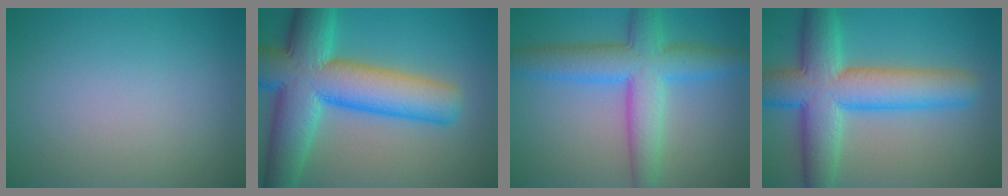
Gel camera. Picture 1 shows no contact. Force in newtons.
{"total": 13.1, "press": 13.1, "slide": 0.5}
{"total": 7.3, "press": 7.3, "slide": 0.1}
{"total": 10.1, "press": 10.1, "slide": 0.4}